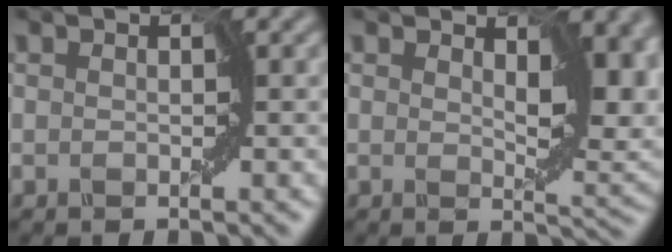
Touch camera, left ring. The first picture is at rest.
{"total": 6.7, "force": [1.4, 3.4, 5.6], "torque": [-0.091, -0.007, 0.025]}